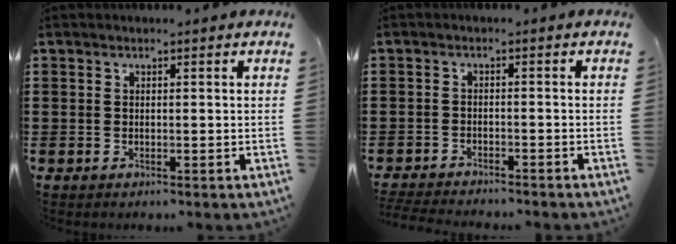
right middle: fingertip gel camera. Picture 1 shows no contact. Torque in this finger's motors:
{"motor_torque": [1.13, -0.53, 0.10, 0.02]}